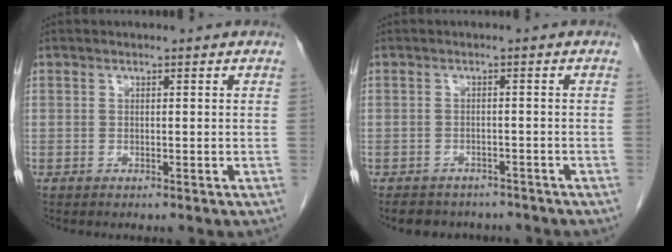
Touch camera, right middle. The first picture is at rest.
{"total": 7.0, "force": [-6.0, 3.2, 1.5], "torque": [-0.020, 0.003, -0.073]}